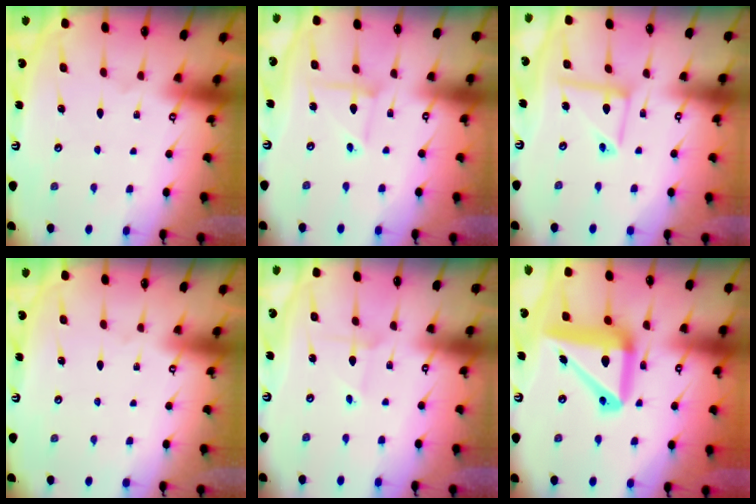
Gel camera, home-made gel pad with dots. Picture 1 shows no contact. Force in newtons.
{"total": 3.9, "press": 3.9, "slide": 0.4}
{"total": 8.4, "press": 8.3, "slide": 0.8}
{"total": 0.0}
{"total": 1.8, "press": 1.8, "slide": 0.1}
{"total": 18.6, "press": 18.4, "slide": 2.6}